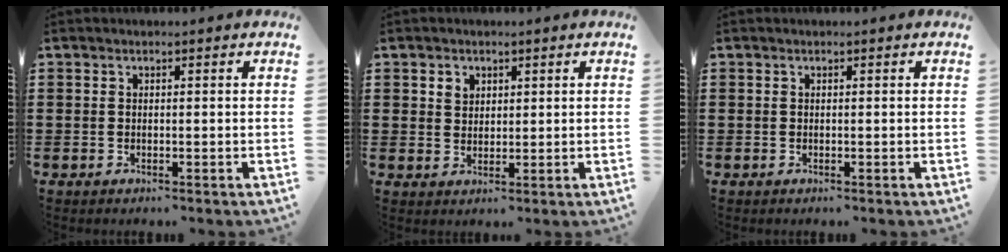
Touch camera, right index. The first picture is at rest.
{"total": 2.0, "force": [1.3, 1.5, 0.3], "torque": [-0.010, 0.007, 0.024]}
{"total": 0.0}